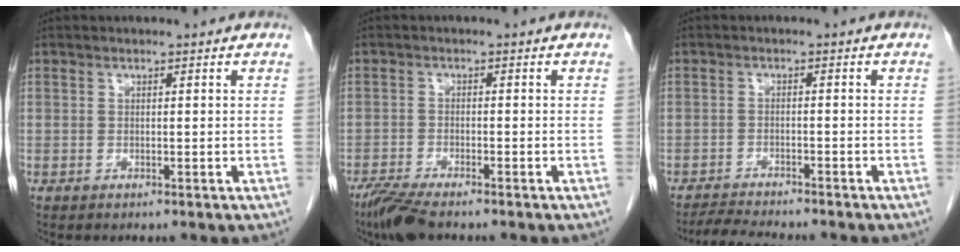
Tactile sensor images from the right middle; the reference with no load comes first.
{"total": 5.0, "force": [-4.1, 0.6, 2.9], "torque": [-0.060, -0.016, -0.076]}
{"total": 5.7, "force": [-5.4, 0.2, 1.8], "torque": [-0.031, -0.015, -0.088]}